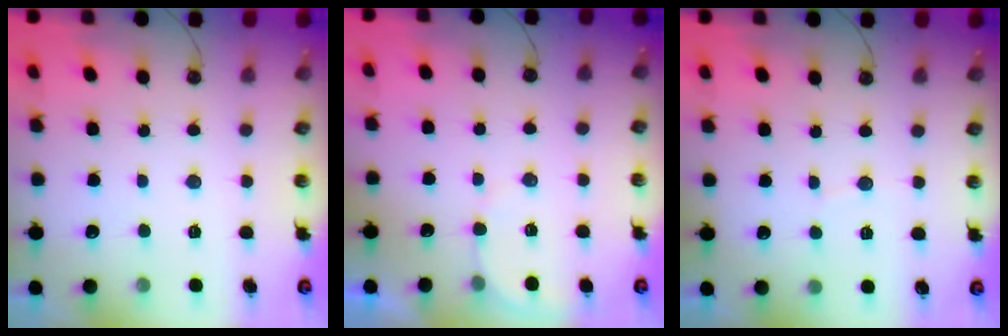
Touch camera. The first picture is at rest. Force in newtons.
{"total": 3.1, "press": 3.1, "slide": 0.1}
{"total": 3.3, "press": 3.3, "slide": 0.4}